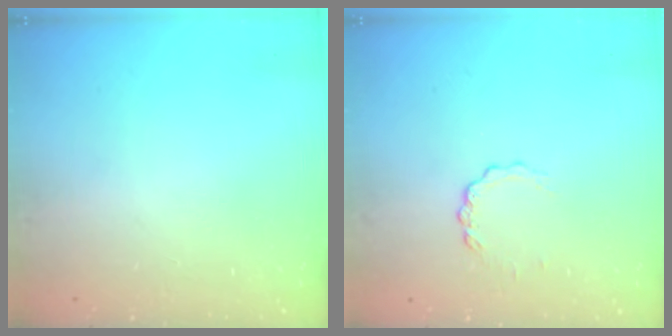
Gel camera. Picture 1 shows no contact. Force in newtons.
{"total": 2.8, "press": 2.8, "slide": 0.3}